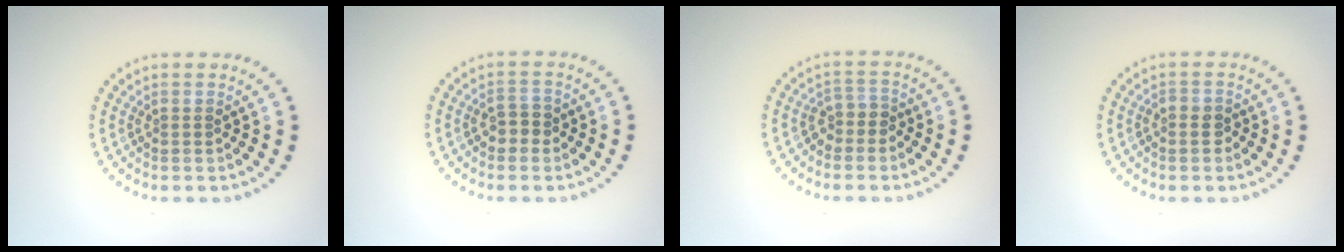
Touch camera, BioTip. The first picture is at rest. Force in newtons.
{"total": 1.8, "press": 1.7, "slide": 0.5}
{"total": 1.8, "press": 1.4, "slide": 1.1}
{"total": 1.2, "press": 1.1, "slide": 0.4}